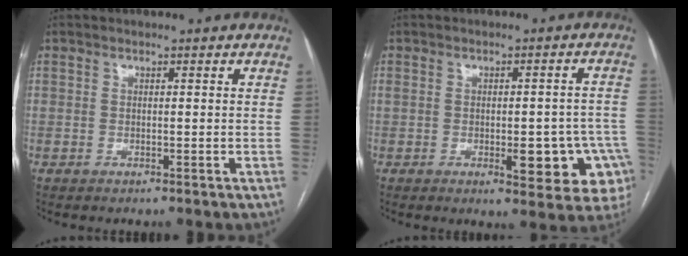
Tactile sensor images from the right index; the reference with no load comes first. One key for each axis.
{"total": 11.3, "fx": -3.8, "fy": 3.9, "fz": 9.9, "tx": -0.079, "ty": 0.024, "tz": -0.037}